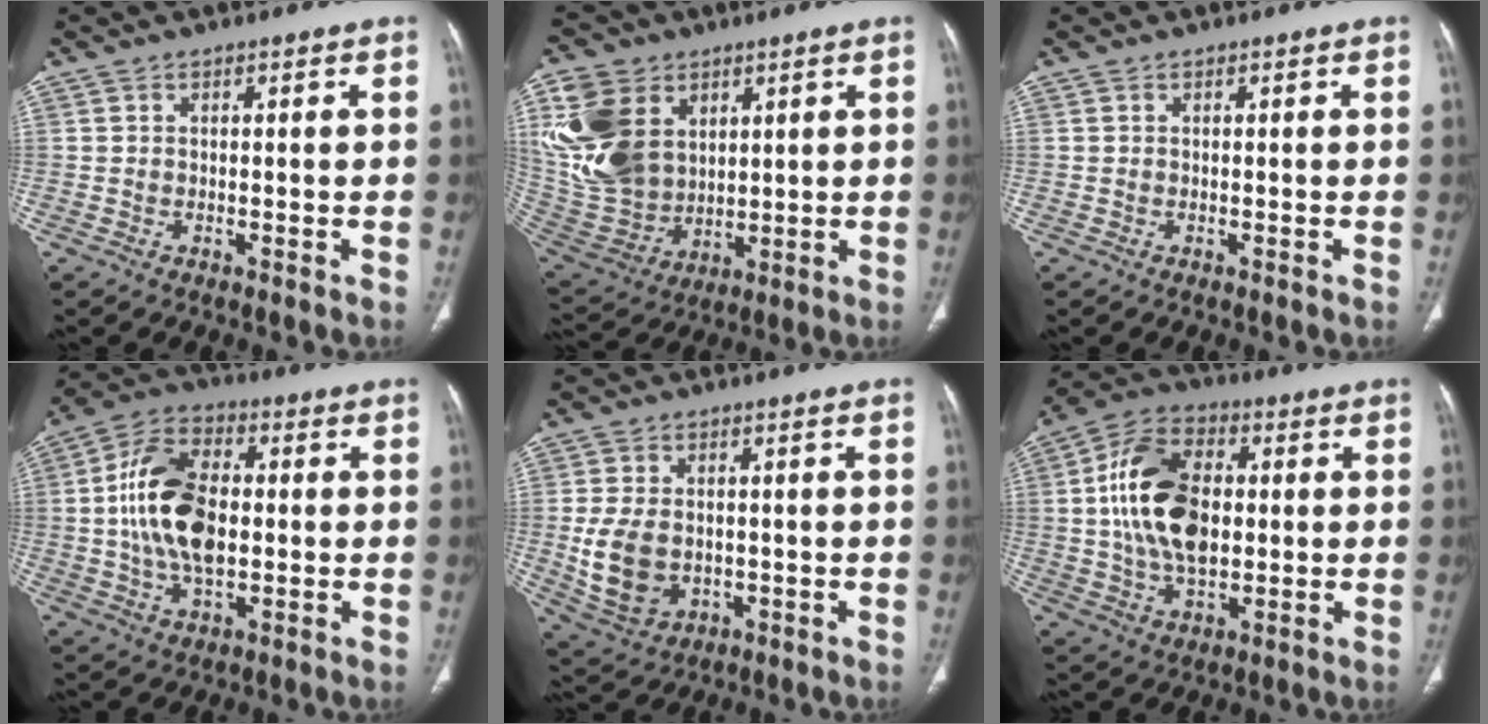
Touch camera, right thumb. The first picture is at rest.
{"total": 20.0, "force": [6.1, 14.7, 12.1], "torque": [-0.251, -0.015, 0.138]}
{"total": 0.0}
{"total": 15.6, "force": [0.1, 9.3, 12.6], "torque": [-0.230, 0.019, -0.002]}
{"total": 10.6, "force": [-0.9, 7.6, 7.3], "torque": [-0.132, -0.001, 0.002]}
{"total": 16.7, "force": [1.1, 10.5, 13.0], "torque": [-0.226, 0.017, 0.019]}